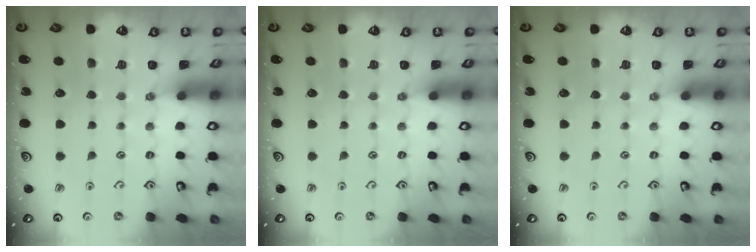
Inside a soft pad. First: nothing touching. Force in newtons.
{"total": 0.0}
{"total": 0.0}